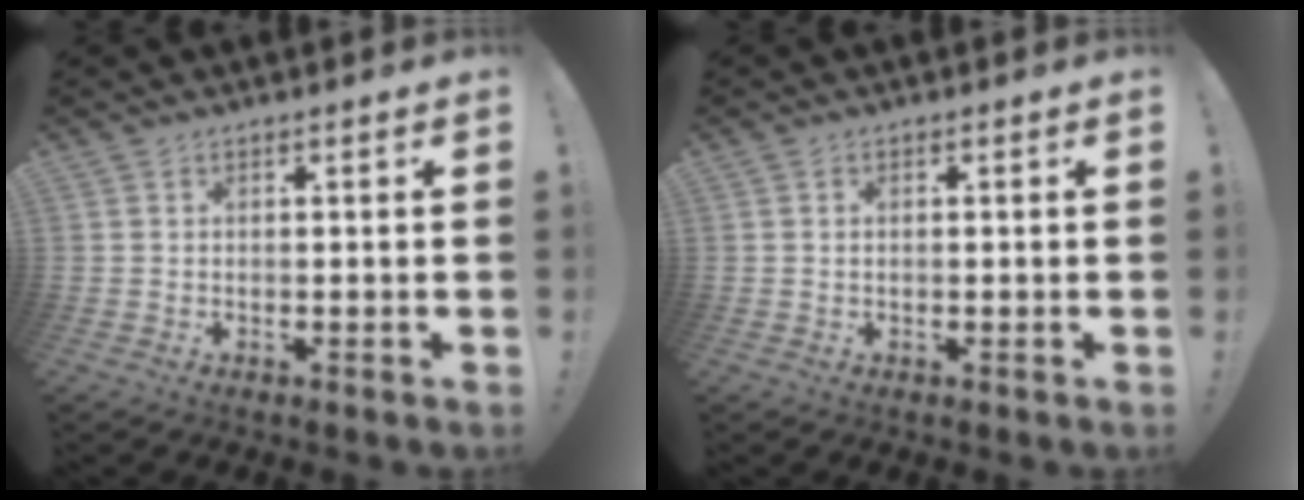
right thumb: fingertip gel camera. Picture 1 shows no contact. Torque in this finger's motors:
{"motor_torque": [0.47, 0.19, -0.06, 0.13, 0.06]}